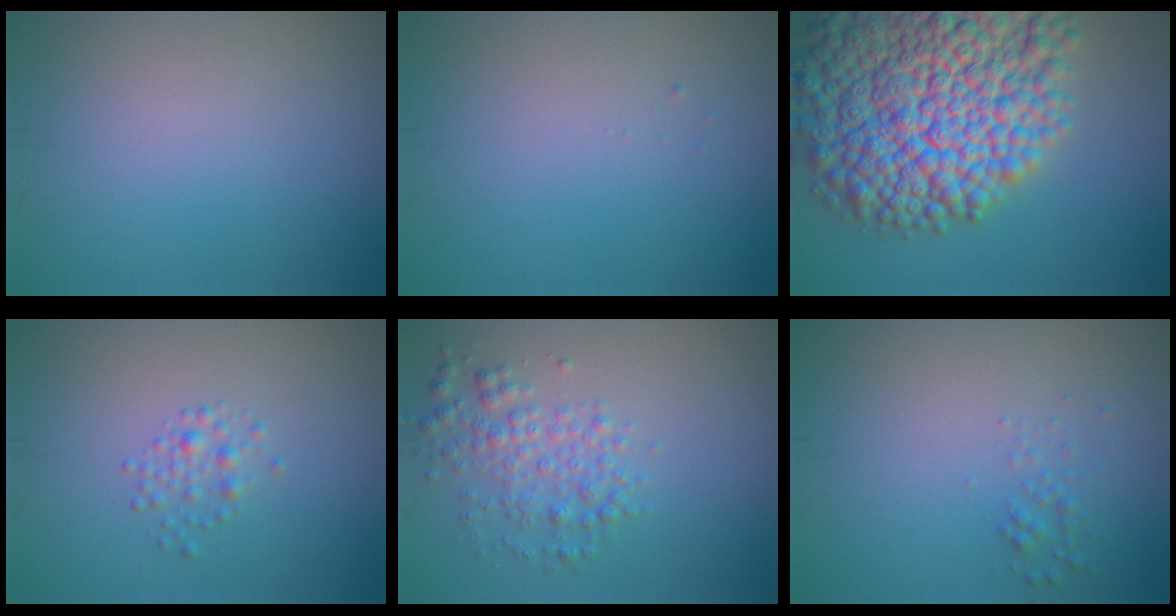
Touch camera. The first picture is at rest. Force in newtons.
{"total": 0.0}
{"total": 16.1, "press": 16.0, "slide": 0.8}
{"total": 1.3, "press": 1.3, "slide": 0.0}
{"total": 3.0, "press": 3.0, "slide": 0.0}
{"total": 1.0, "press": 1.0, "slide": 0.0}